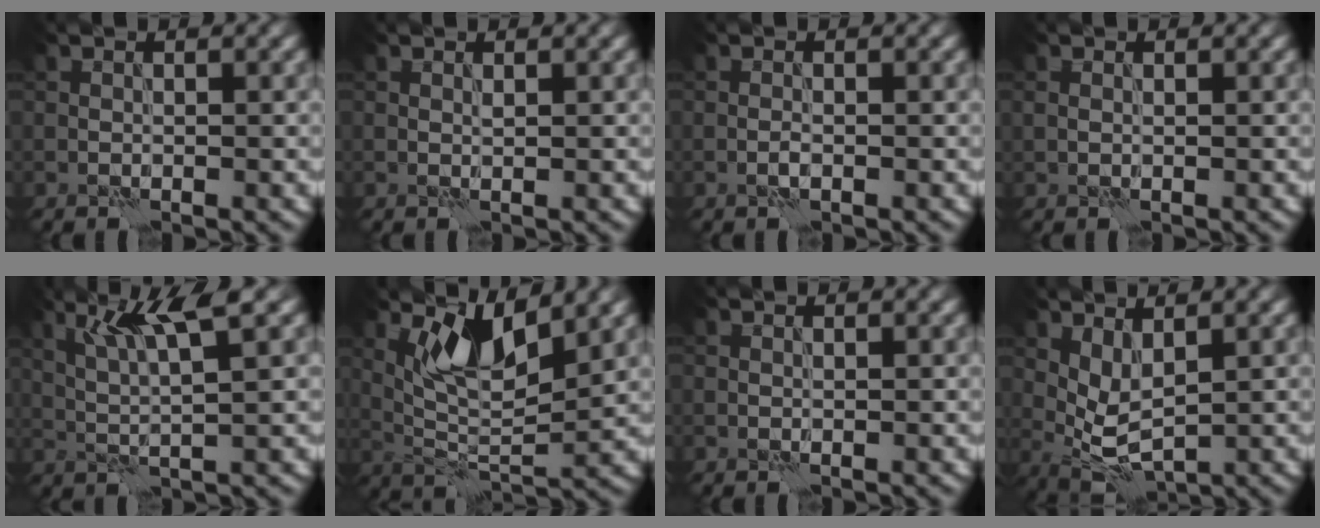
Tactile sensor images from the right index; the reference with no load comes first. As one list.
[{"total": 0.0}, {"total": 0.7, "force": [-0.3, 0.2, 0.6], "torque": [-0.015, 0.000, -0.009]}, {"total": 0.7, "force": [-0.1, 0.6, 0.4], "torque": [-0.007, -0.001, 0.002]}, {"total": 5.1, "force": [2.4, 0.5, 4.5], "torque": [-0.092, 0.001, 0.050]}, {"total": 5.8, "force": [2.9, 1.9, 4.6], "torque": [-0.094, -0.011, 0.055]}, {"total": 0.0}, {"total": 3.2, "force": [1.2, 1.3, 2.7], "torque": [-0.059, -0.007, 0.025]}]